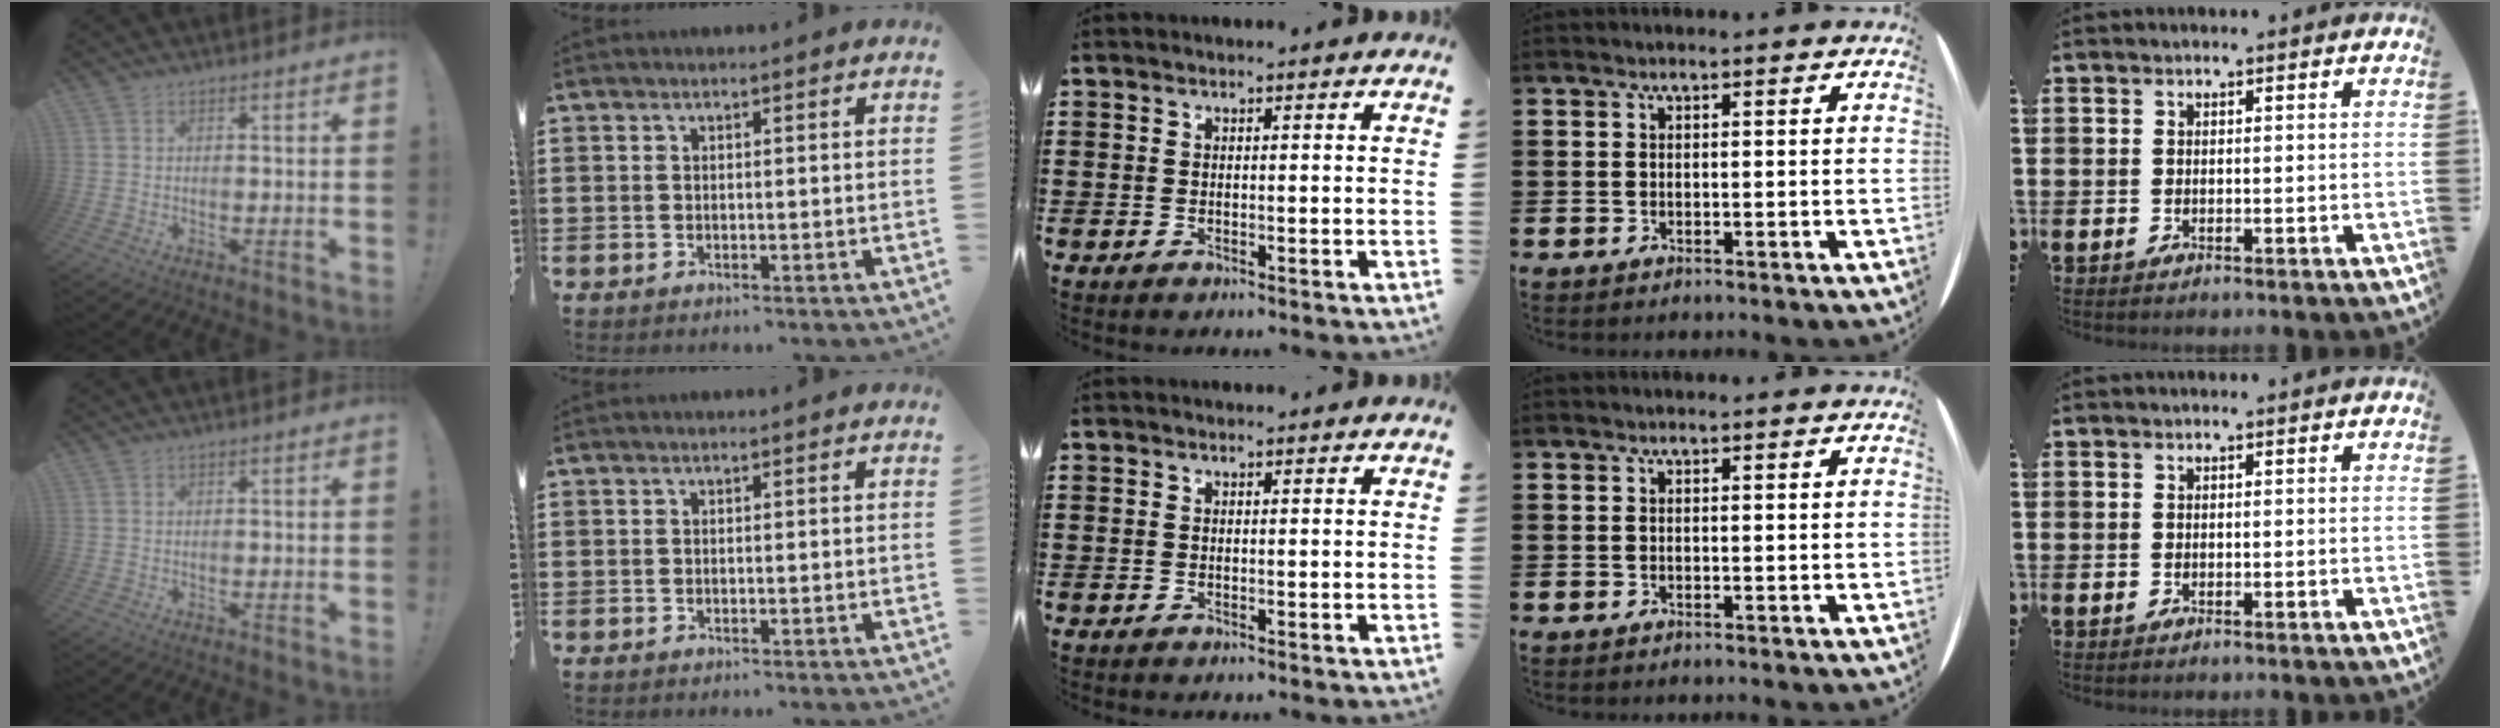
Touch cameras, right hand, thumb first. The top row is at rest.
{}